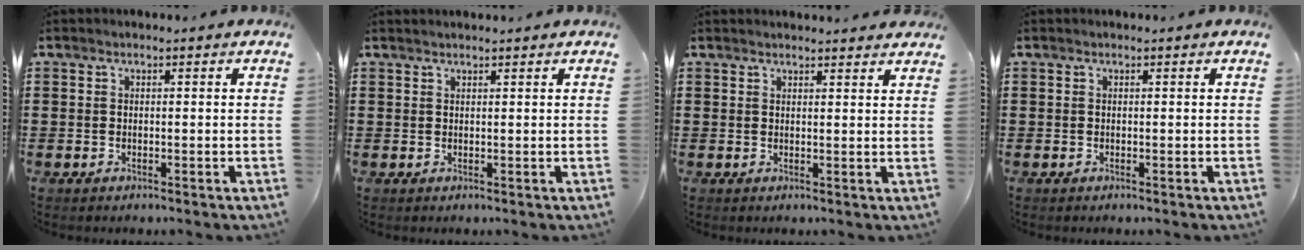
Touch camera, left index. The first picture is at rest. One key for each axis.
{"total": 0.8, "fx": 0.8, "fy": -0.1, "fz": 0.1, "tx": -0.003, "ty": -0.002, "tz": 0.016}
{"total": 1.7, "fx": 1.7, "fy": 0.1, "fz": 0.2, "tx": -0.008, "ty": 0.002, "tz": 0.033}
{"total": 0.0}